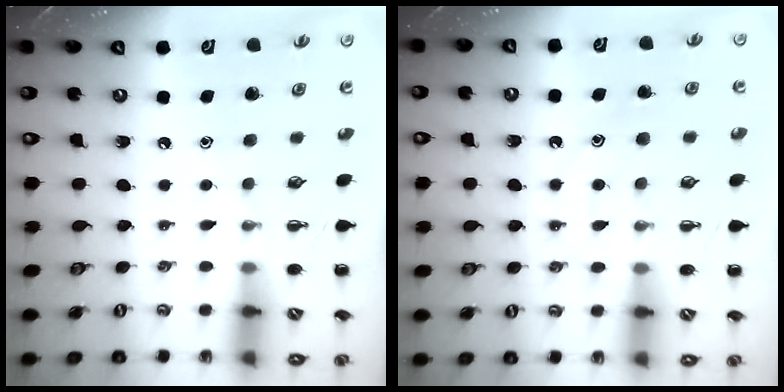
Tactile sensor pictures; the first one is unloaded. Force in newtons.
{"total": 12.3, "press": 12.2, "slide": 1.0}